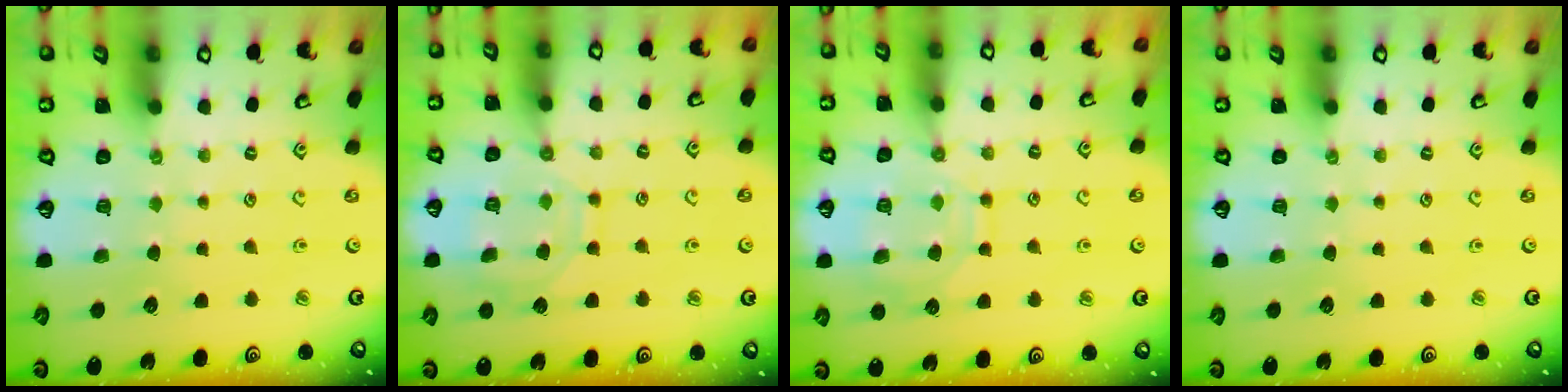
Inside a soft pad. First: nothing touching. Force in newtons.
{"total": 10.4, "press": 10.3, "slide": 0.9}
{"total": 12.1, "press": 12.0, "slide": 1.0}
{"total": 0.0}